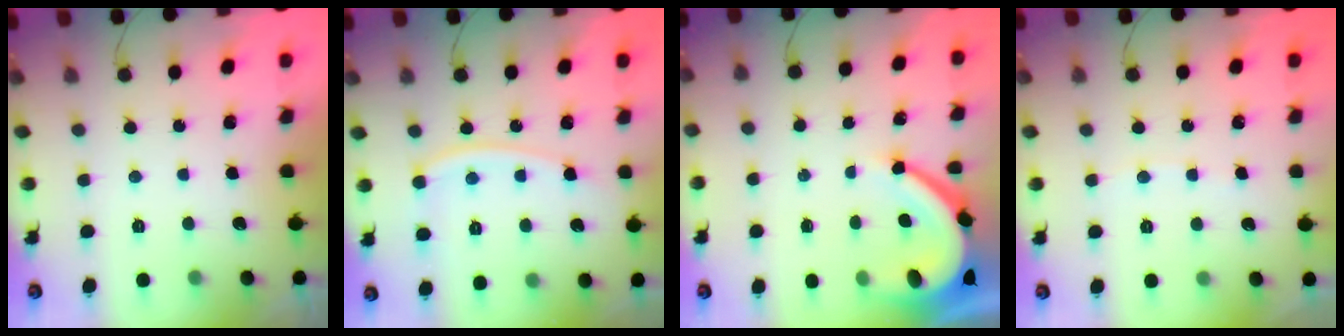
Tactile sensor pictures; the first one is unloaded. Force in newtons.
{"total": 10.7, "press": 10.7, "slide": 1.1}
{"total": 8.0, "press": 7.9, "slide": 1.0}
{"total": 3.0, "press": 2.9, "slide": 0.4}